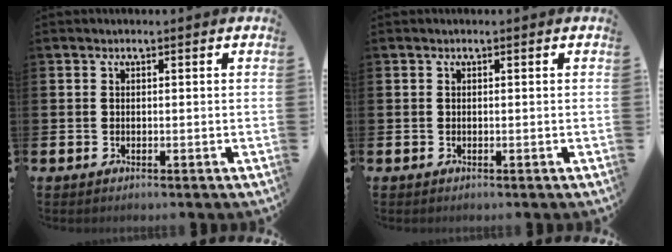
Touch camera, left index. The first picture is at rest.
{"total": 0.0}